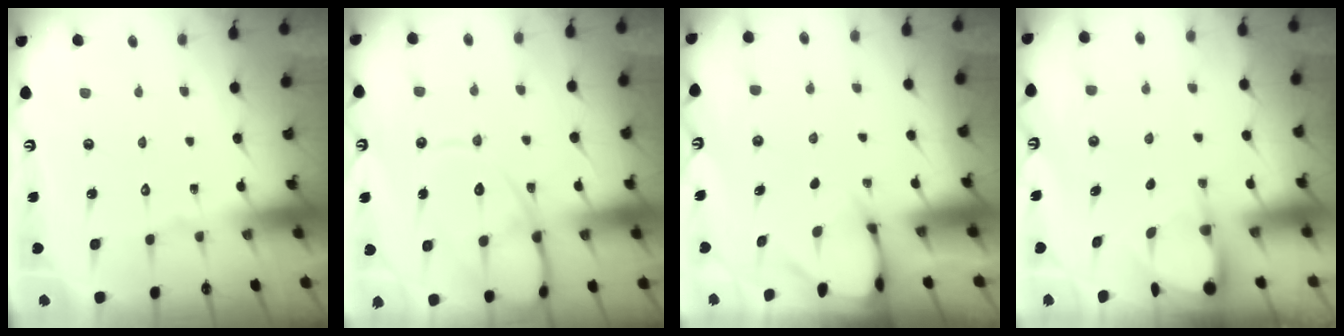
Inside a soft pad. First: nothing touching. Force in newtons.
{"total": 13.0, "press": 12.9, "slide": 1.3}
{"total": 2.3, "press": 2.3, "slide": 0.1}
{"total": 4.0, "press": 3.9, "slide": 0.3}